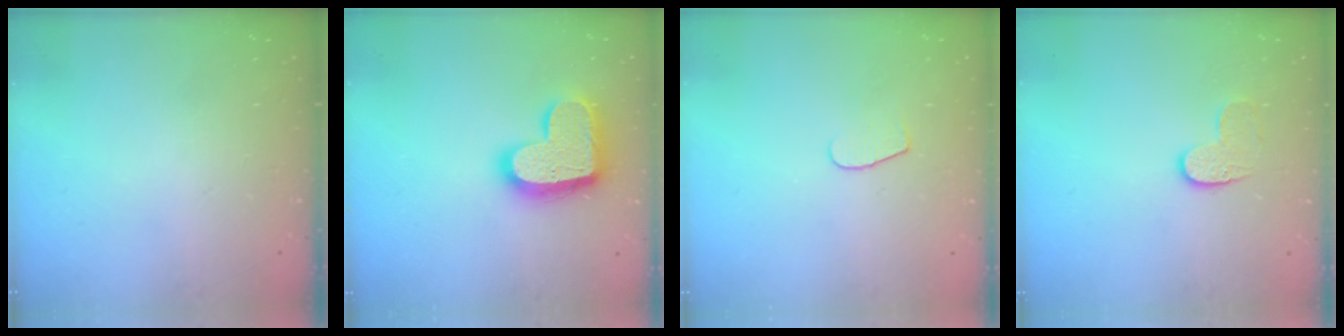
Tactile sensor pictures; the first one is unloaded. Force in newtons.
{"total": 17.7, "press": 17.6, "slide": 1.3}
{"total": 4.6, "press": 4.5, "slide": 0.4}
{"total": 6.5, "press": 6.4, "slide": 0.5}